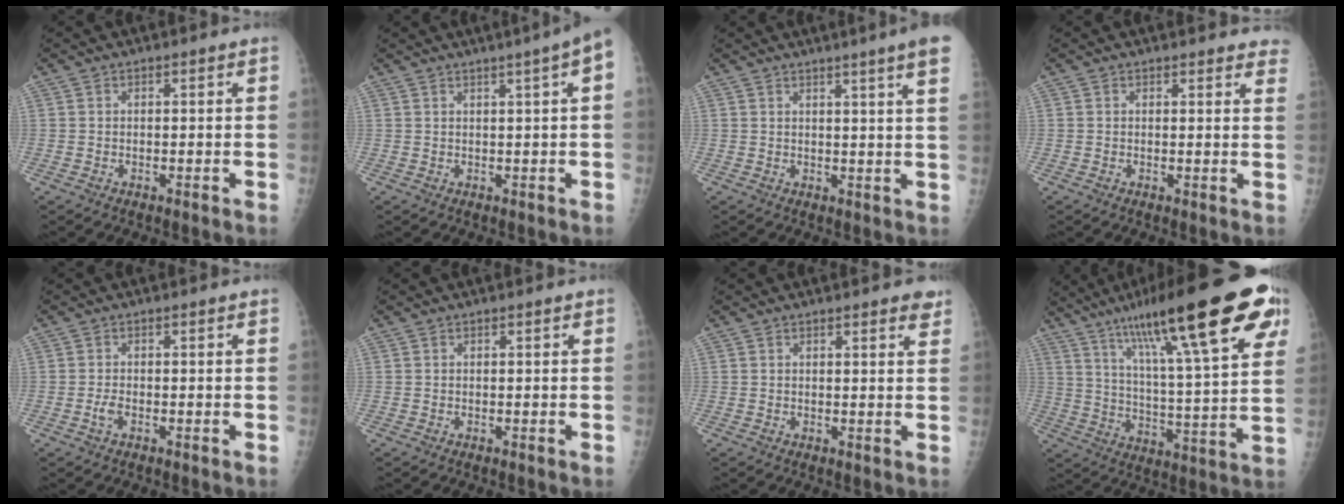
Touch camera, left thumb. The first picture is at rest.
{"total": 5.1, "force": [2.1, -0.3, 4.6], "torque": [-0.059, 0.010, 0.027]}
{"total": 8.2, "force": [5.4, -0.7, 6.2], "torque": [-0.074, -0.016, 0.051]}
{"total": 4.7, "force": [4.4, 1.4, 0.8], "torque": [0.021, -0.019, 0.025]}
{"total": 1.8, "force": [-0.8, 0.9, 1.4], "torque": [-0.029, 0.003, -0.017]}
{"total": 0.0}
{"total": 3.4, "force": [2.4, 1.0, 2.2], "torque": [-0.011, -0.005, 0.025]}
{"total": 29.0, "force": [15.9, 5.6, 23.7], "torque": [-0.355, -0.021, 0.246]}